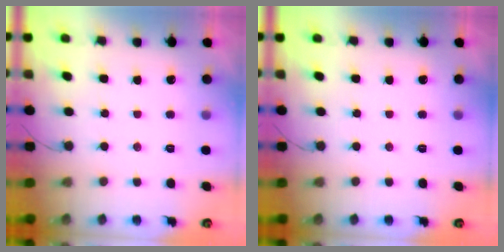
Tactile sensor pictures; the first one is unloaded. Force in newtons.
{"total": 0.0}